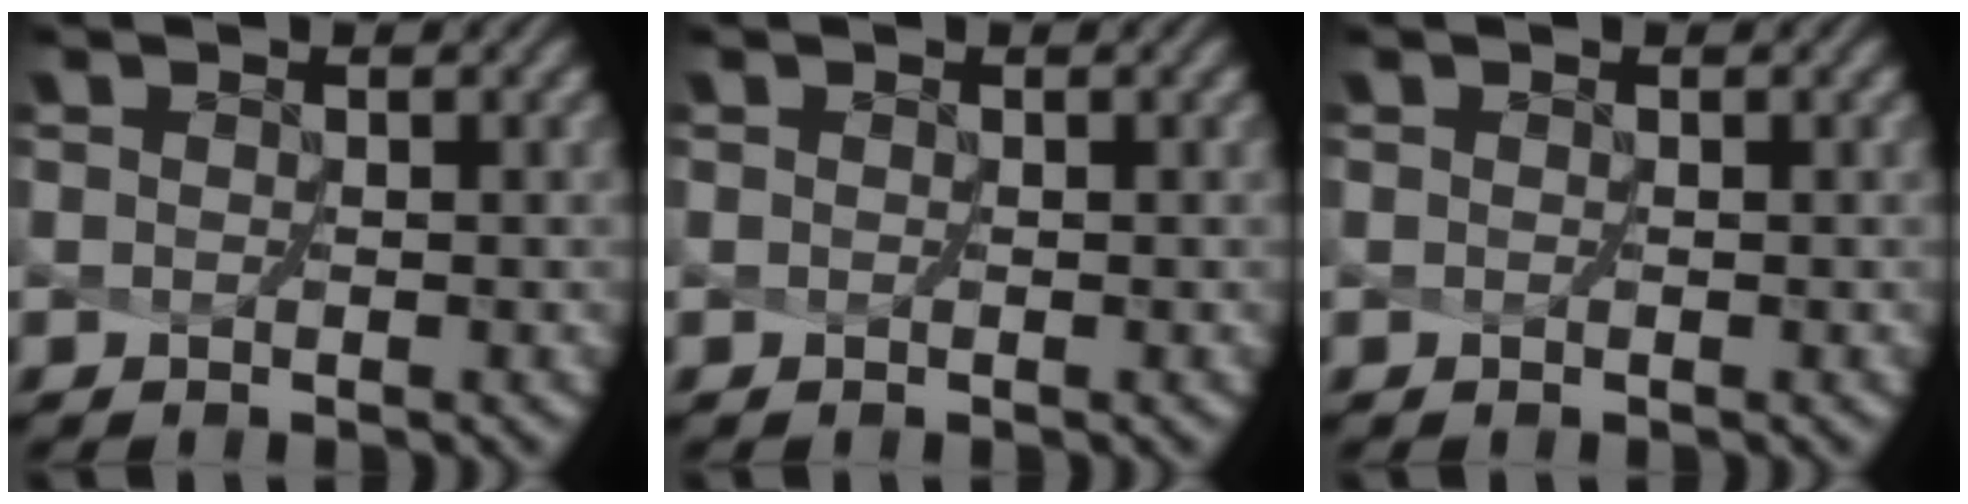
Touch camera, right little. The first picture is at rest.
{"total": 0.0}
{"total": 0.0}